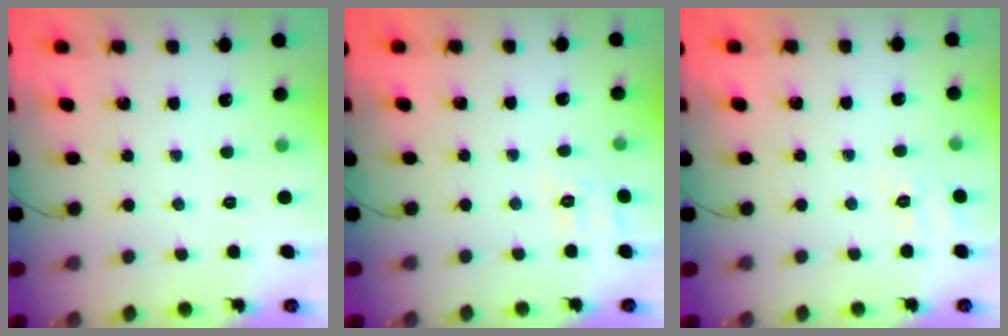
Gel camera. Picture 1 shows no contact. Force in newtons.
{"total": 3.0, "press": 2.3, "slide": 1.9}
{"total": 2.7, "press": 2.0, "slide": 1.8}